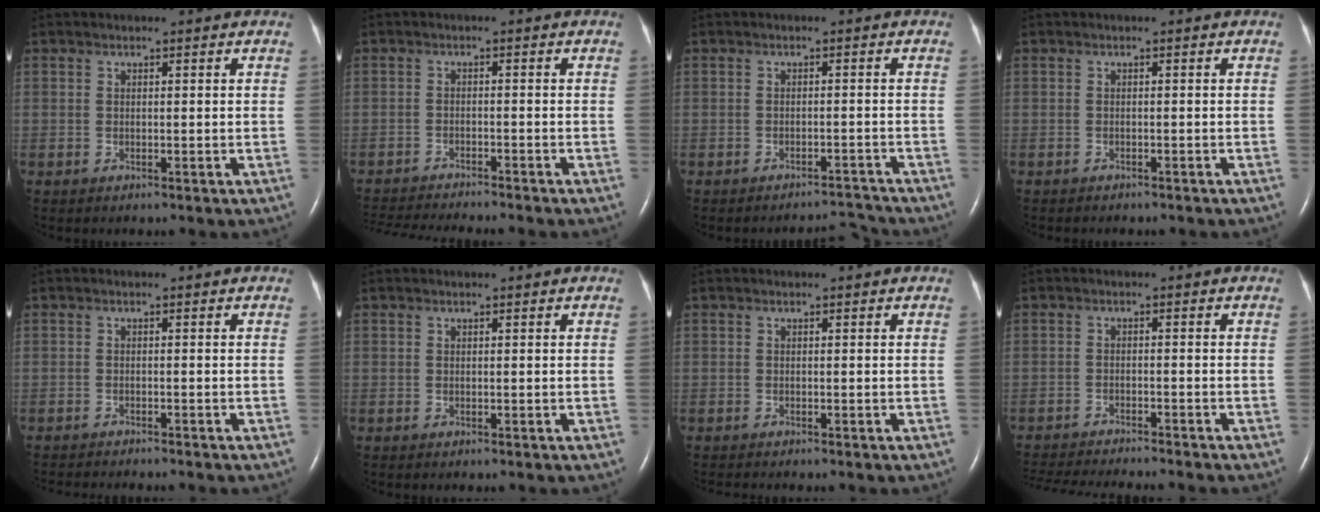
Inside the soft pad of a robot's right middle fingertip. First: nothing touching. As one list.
[{"total": 10.9, "force": [-10.1, 0.1, 4.1], "torque": [-0.058, -0.014, -0.151]}, {"total": 3.1, "force": [-3.1, -0.3, -0.6], "torque": [0.011, 0.002, -0.040]}, {"total": 3.8, "force": [-3.3, 1.1, 1.6], "torque": [-0.024, -0.005, -0.033]}, {"total": 6.7, "force": [-6.2, 0.5, 2.7], "torque": [-0.029, -0.010, -0.085]}, {"total": 0.0}, {"total": 1.1, "force": [-1.1, -0.2, 0.4], "torque": [-0.005, -0.002, -0.015]}, {"total": 12.5, "force": [-11.5, 0.4, 4.8], "torque": [-0.069, -0.018, -0.168]}]